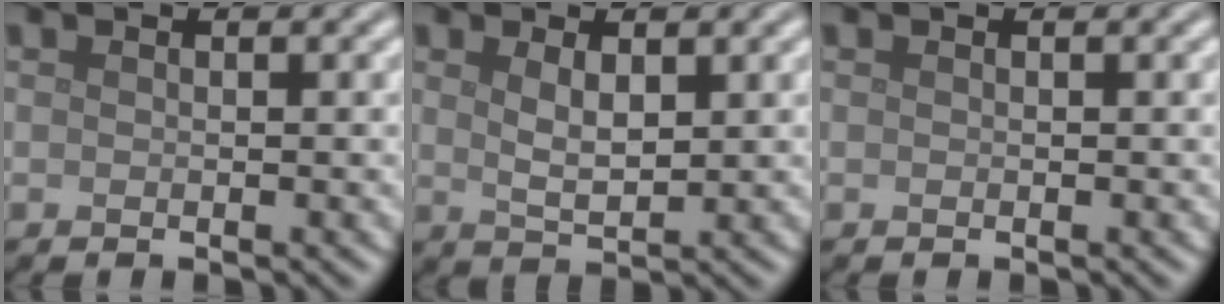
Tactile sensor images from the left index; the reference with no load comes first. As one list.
[{"total": 2.2, "force": [1.0, 0.8, 1.8], "torque": [-0.038, -0.004, 0.021]}, {"total": 0.0}]